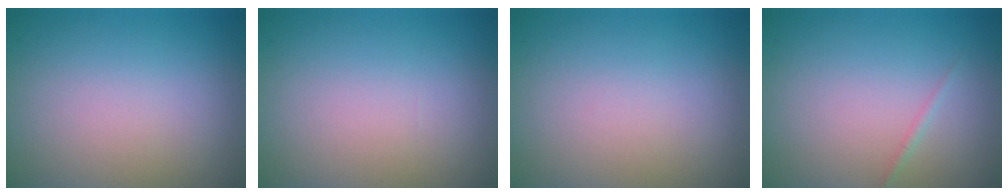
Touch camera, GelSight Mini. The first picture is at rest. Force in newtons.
{"total": 0.0}
{"total": 0.0}
{"total": 0.6, "press": 0.6, "slide": 0.1}